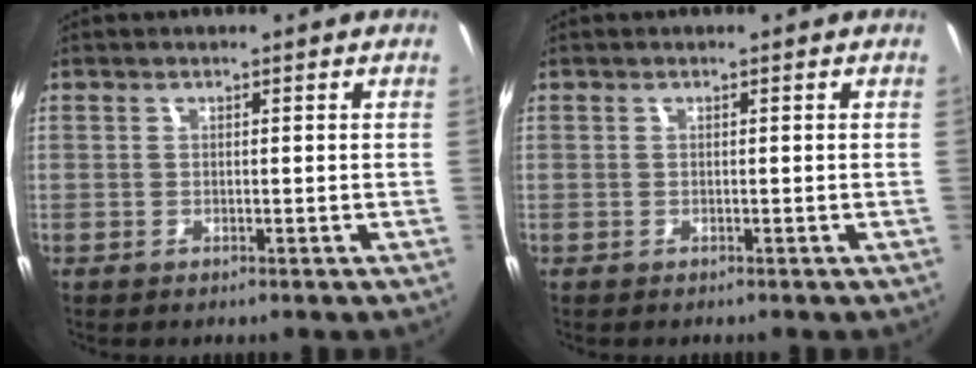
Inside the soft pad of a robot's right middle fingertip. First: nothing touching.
{"total": 0.0}